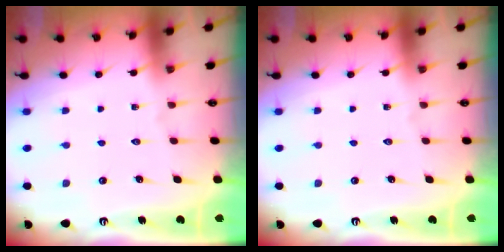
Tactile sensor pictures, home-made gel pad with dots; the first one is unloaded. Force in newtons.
{"total": 0.0}